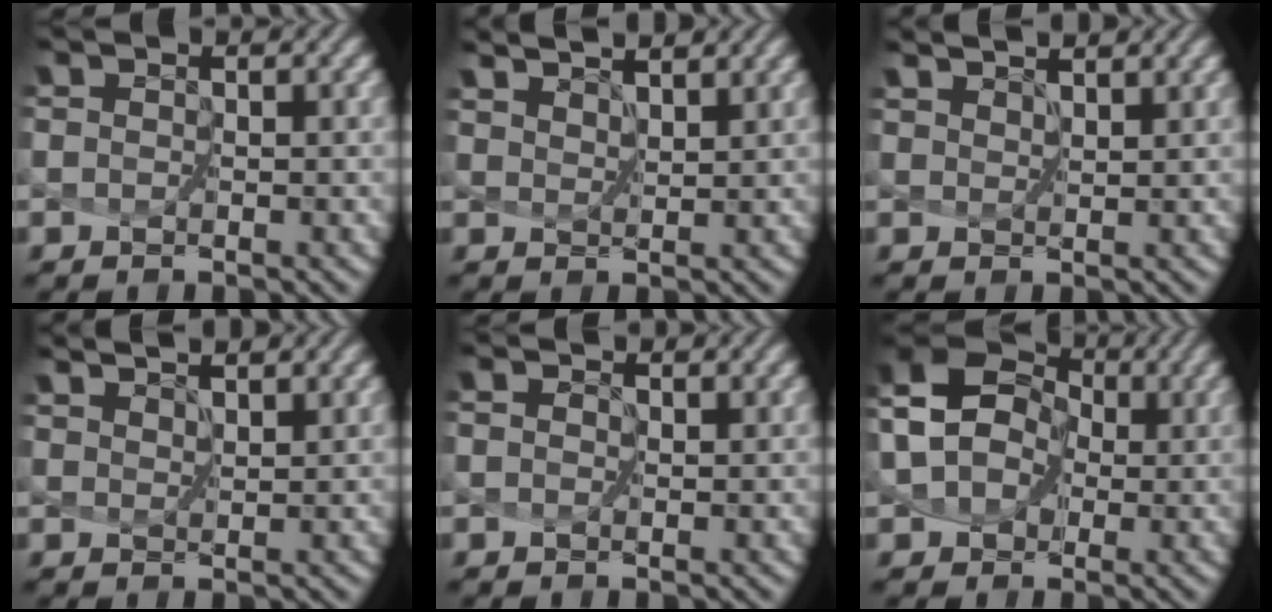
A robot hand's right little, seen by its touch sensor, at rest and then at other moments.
{"total": 4.1, "force": [4.0, 0.0, 1.0], "torque": [-0.031, 0.002, 0.067]}
{"total": 3.0, "force": [2.8, 0.2, 0.9], "torque": [-0.034, 0.006, 0.052]}
{"total": 3.3, "force": [3.2, 0.2, 1.0], "torque": [-0.035, 0.006, 0.057]}
{"total": 0.0}
{"total": 6.2, "force": [-0.3, 5.2, 3.3], "torque": [-0.070, 0.021, -0.013]}